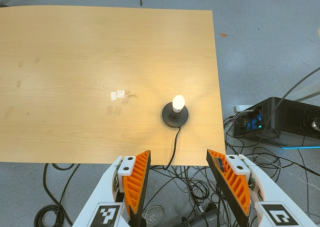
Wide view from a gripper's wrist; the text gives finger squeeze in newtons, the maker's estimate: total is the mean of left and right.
{"total": 0.0}